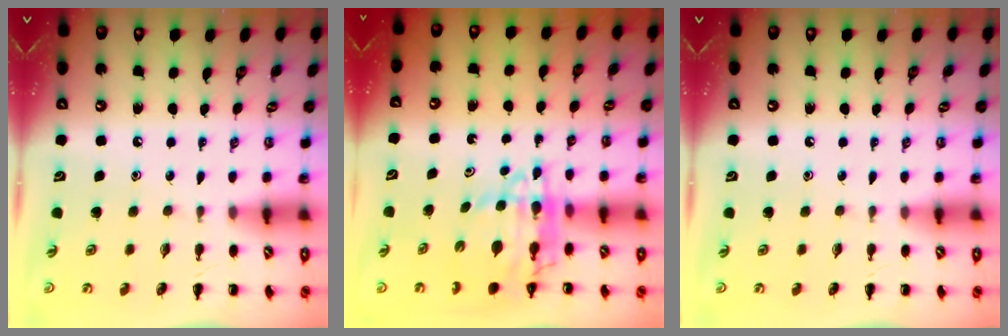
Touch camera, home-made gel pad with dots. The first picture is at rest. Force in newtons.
{"total": 9.1, "press": 8.6, "slide": 3.1}
{"total": 0.0}